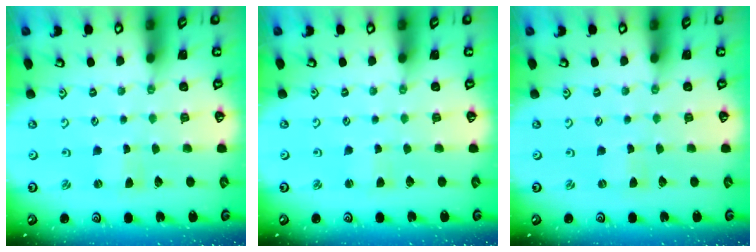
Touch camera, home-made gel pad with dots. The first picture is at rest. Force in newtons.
{"total": 1.5, "press": 1.4, "slide": 0.2}
{"total": 0.0}